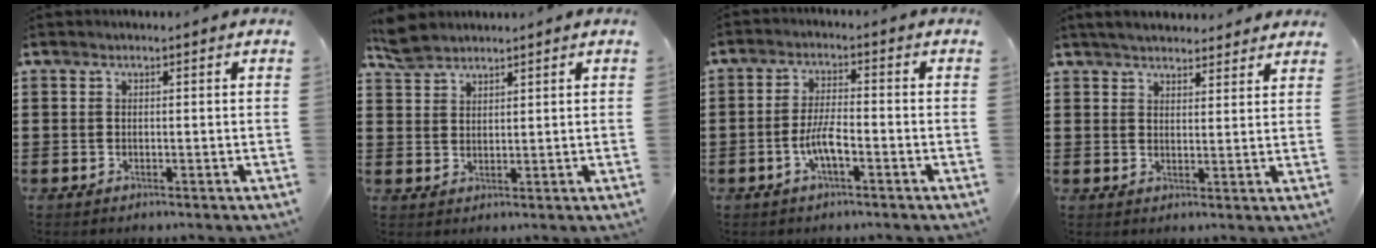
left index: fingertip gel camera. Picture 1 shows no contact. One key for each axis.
{"total": 3.5, "fx": 3.1, "fy": 1.3, "fz": 0.8, "tx": -0.026, "ty": 0.000, "tz": 0.060}
{"total": 5.1, "fx": -1.9, "fy": 1.3, "fz": 4.5, "tx": -0.104, "ty": -0.002, "tz": -0.042}
{"total": 3.6, "fx": 3.5, "fy": 0.5, "fz": 0.8, "tx": -0.024, "ty": -0.006, "tz": 0.065}